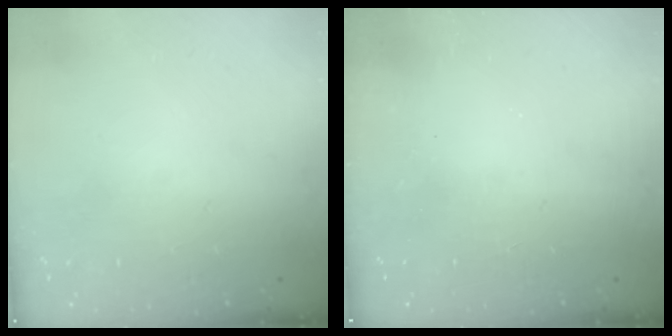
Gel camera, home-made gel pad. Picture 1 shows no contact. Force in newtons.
{"total": 2.5, "press": 2.4, "slide": 0.8}